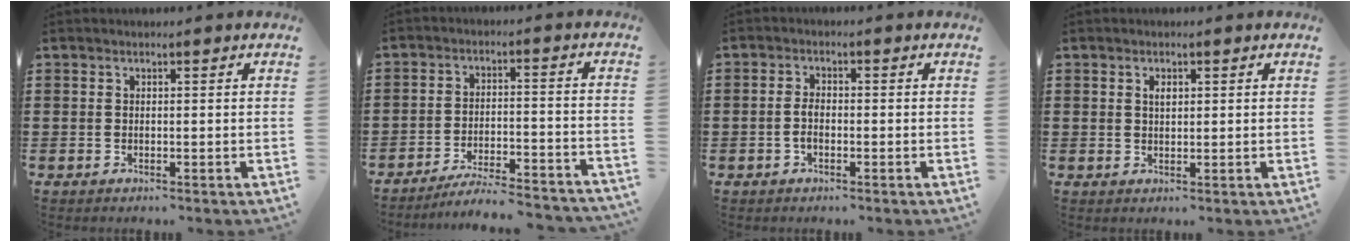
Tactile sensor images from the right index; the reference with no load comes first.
{"total": 5.8, "force": [-5.5, -0.2, 1.8], "torque": [-0.030, -0.005, -0.106]}
{"total": 2.3, "force": [-0.8, 1.1, 1.8], "torque": [-0.045, -0.003, -0.016]}
{"total": 1.3, "force": [0.4, 0.6, 1.0], "torque": [-0.023, 0.004, 0.007]}